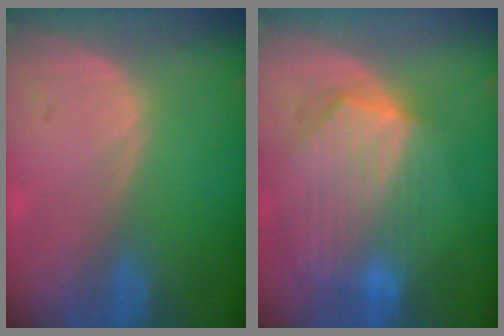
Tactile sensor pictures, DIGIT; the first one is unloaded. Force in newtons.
{"total": 9.8, "press": 8.7, "slide": 4.5}